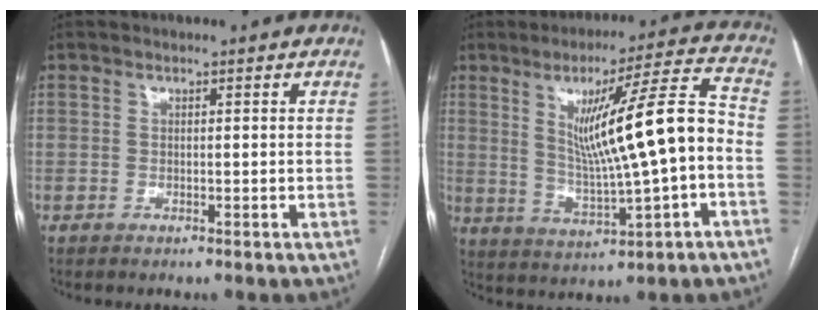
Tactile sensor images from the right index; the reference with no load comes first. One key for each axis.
{"total": 14.7, "fx": 0.3, "fy": 0.4, "fz": 14.7, "tx": -0.227, "ty": 0.009, "tz": 0.010}